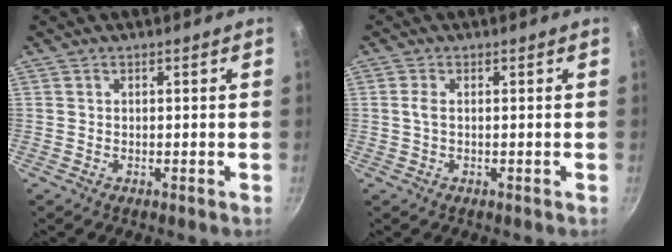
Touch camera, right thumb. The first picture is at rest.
{"total": 1.5, "force": [0.0, 0.6, 1.4], "torque": [-0.035, 0.004, -0.002]}